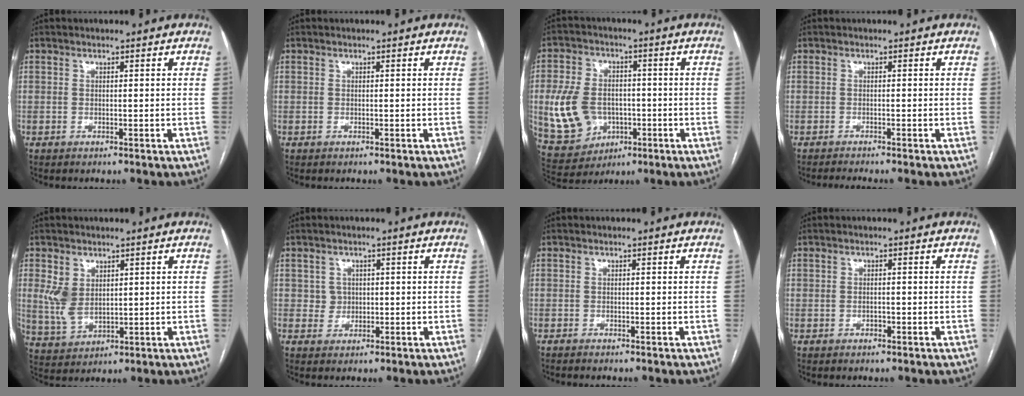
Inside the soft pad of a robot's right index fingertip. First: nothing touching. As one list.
[{"total": 0.0}, {"total": 11.9, "force": [-1.6, 9.1, 7.4], "torque": [-0.176, 0.019, -0.010]}, {"total": 2.6, "force": [-2.3, -0.6, 1.0], "torque": [-0.010, -0.004, -0.036]}, {"total": 5.5, "force": [1.8, 3.9, 3.5], "torque": [-0.086, 0.006, 0.048]}, {"total": 2.2, "force": [0.2, 2.1, 0.1], "torque": [0.005, 0.005, 0.004]}, {"total": 0.7, "force": [-0.6, 0.0, 0.2], "torque": [-0.006, -0.001, -0.011]}, {"total": 0.9, "force": [-0.4, 0.7, 0.4], "torque": [-0.010, 0.002, -0.005]}]